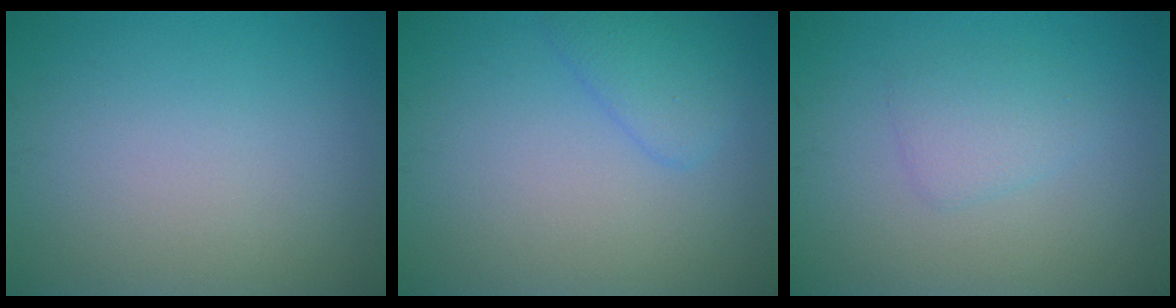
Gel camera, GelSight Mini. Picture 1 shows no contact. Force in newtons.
{"total": 2.2, "press": 2.1, "slide": 0.2}
{"total": 1.9, "press": 1.9, "slide": 0.0}